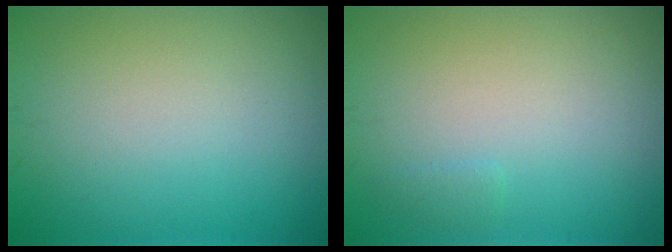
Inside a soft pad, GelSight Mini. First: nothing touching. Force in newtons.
{"total": 0.6, "press": 0.6, "slide": 0.1}